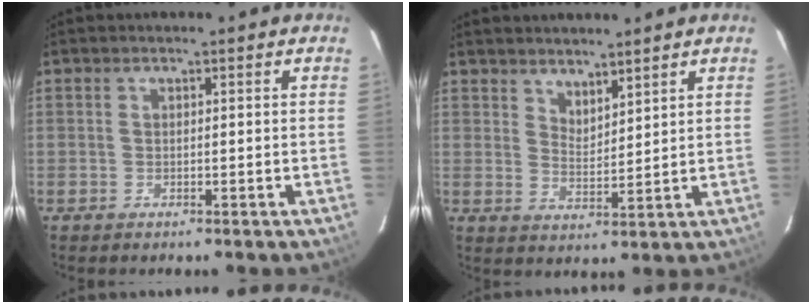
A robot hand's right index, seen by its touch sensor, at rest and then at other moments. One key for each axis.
{"total": 4.5, "fx": 3.9, "fy": 1.4, "fz": 1.6, "tx": -0.024, "ty": -0.004, "tz": 0.069}